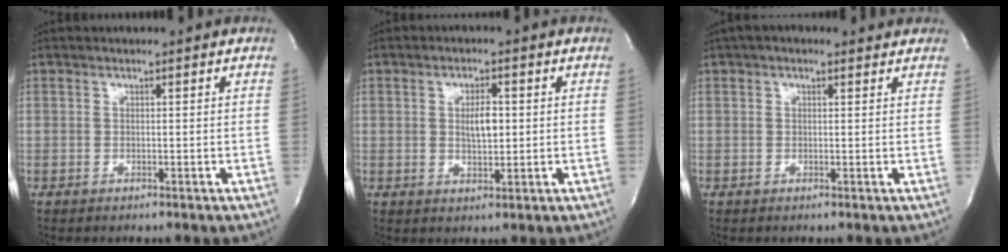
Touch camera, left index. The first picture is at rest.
{"total": 3.8, "force": [0.3, 1.4, 3.5], "torque": [-0.063, -0.002, 0.007]}
{"total": 3.3, "force": [2.2, 1.7, 1.8], "torque": [-0.023, 0.028, 0.030]}